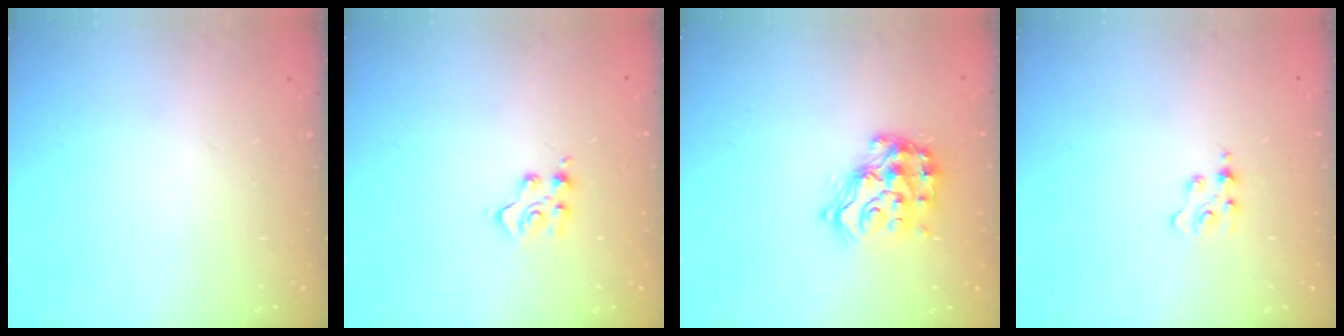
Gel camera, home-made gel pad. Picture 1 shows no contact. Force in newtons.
{"total": 4.2, "press": 4.1, "slide": 0.5}
{"total": 16.1, "press": 16.1, "slide": 1.1}
{"total": 1.8, "press": 1.8, "slide": 0.4}